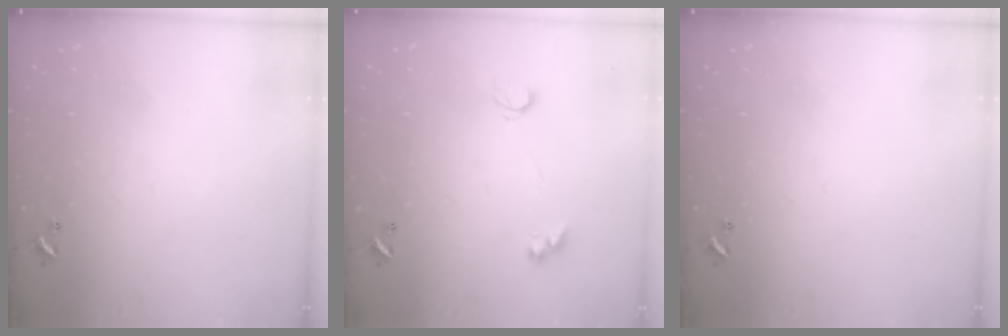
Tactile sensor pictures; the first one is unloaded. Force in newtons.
{"total": 3.6, "press": 3.6, "slide": 0.6}
{"total": 0.0}